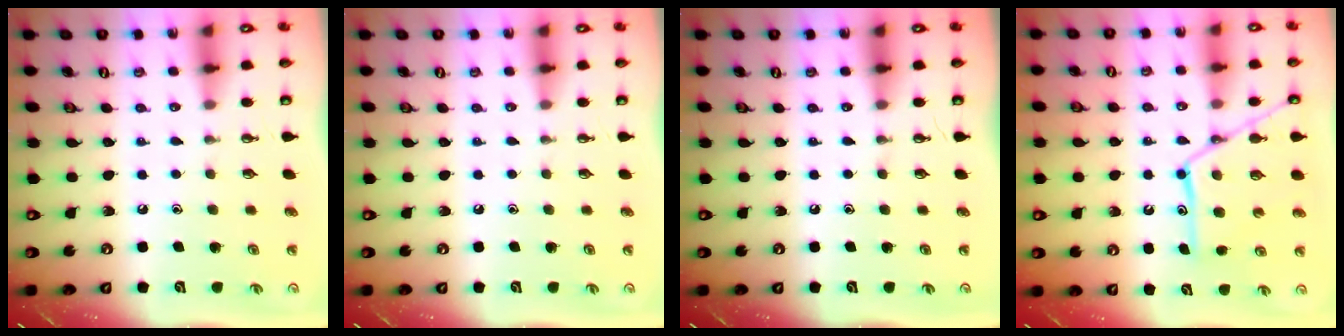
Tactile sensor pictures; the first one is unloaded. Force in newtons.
{"total": 0.0}
{"total": 0.0}
{"total": 15.3, "press": 15.3, "slide": 1.5}